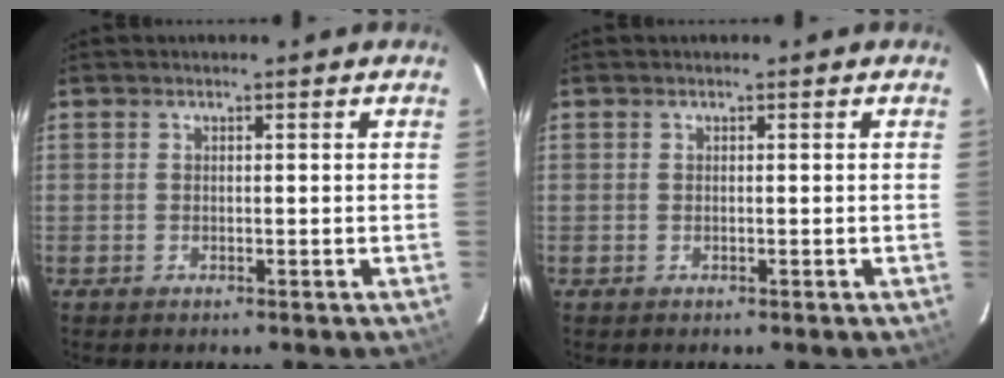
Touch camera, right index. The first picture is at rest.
{"total": 0.0}